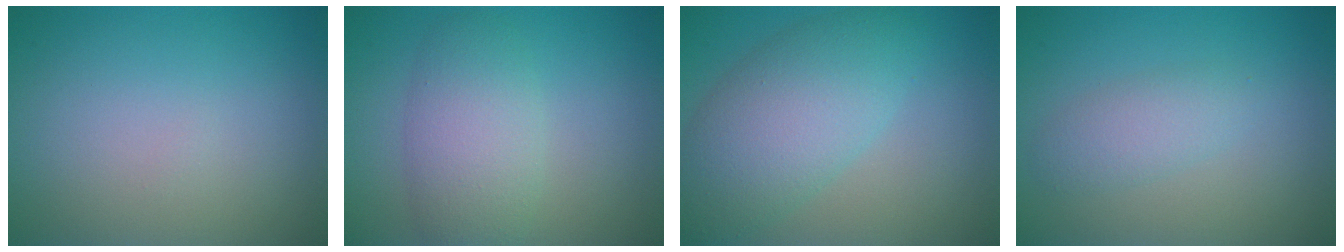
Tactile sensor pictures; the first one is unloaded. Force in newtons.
{"total": 4.6, "press": 4.6, "slide": 0.1}
{"total": 7.1, "press": 7.1, "slide": 0.2}
{"total": 2.2, "press": 2.2, "slide": 0.2}